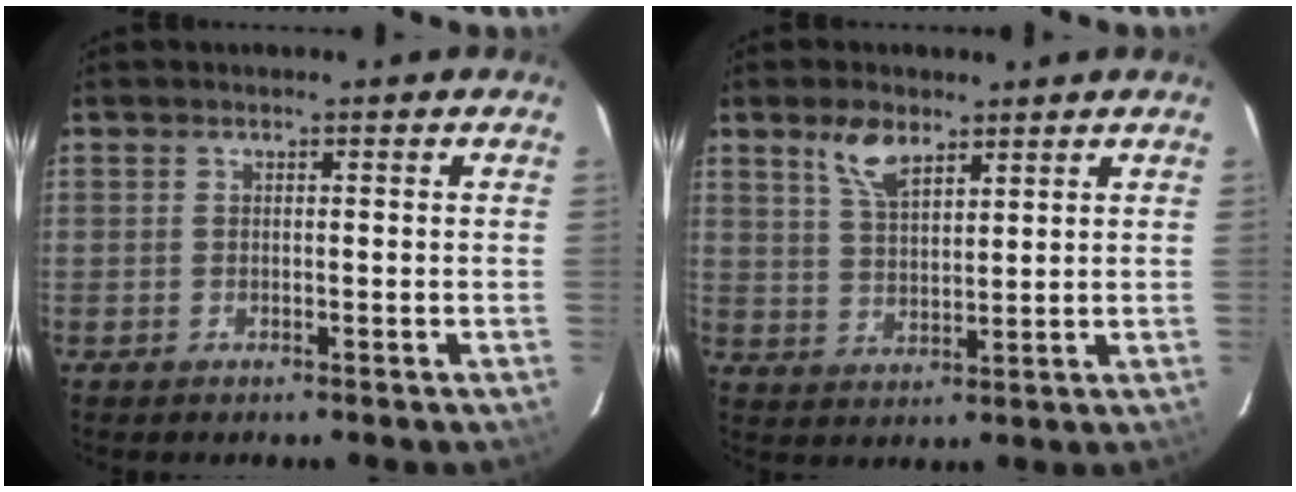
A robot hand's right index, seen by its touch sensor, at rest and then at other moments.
{"total": 6.4, "force": [4.2, 2.8, 3.9], "torque": [-0.072, 0.005, 0.084]}